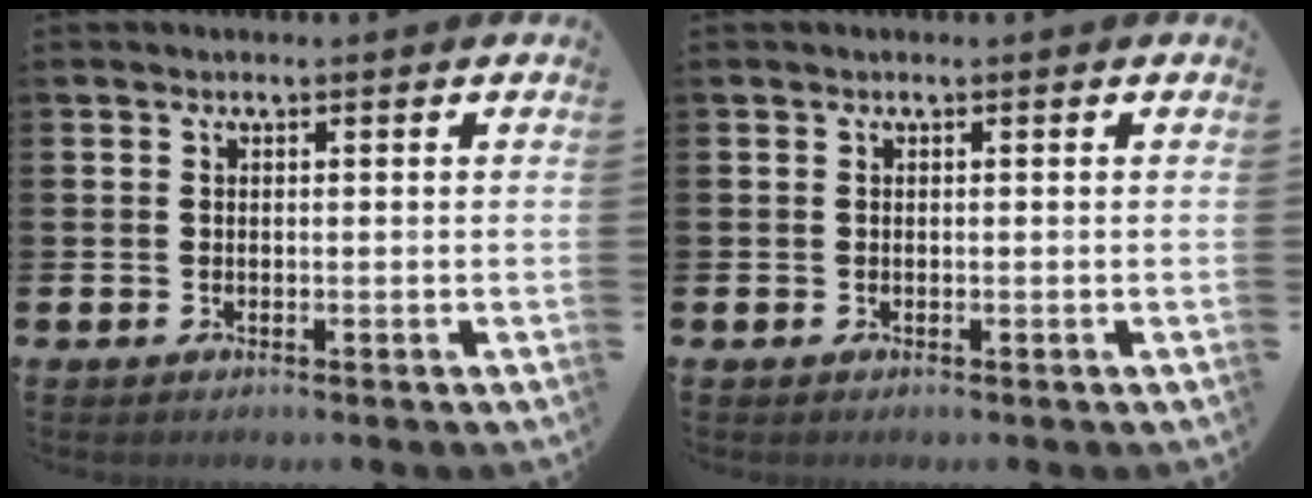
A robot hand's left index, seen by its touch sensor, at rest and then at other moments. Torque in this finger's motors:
{"motor_torque": [-0.10, 0.08, 0.00, -0.01]}